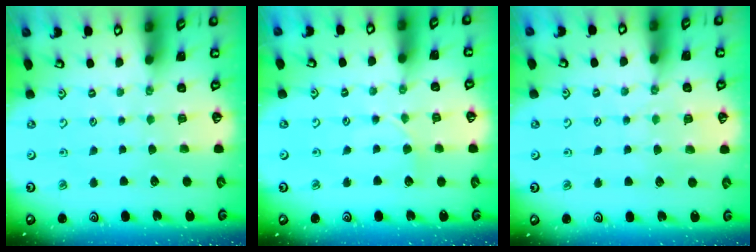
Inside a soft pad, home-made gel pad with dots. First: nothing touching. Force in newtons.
{"total": 2.2, "press": 2.2, "slide": 0.3}
{"total": 3.9, "press": 3.9, "slide": 0.7}